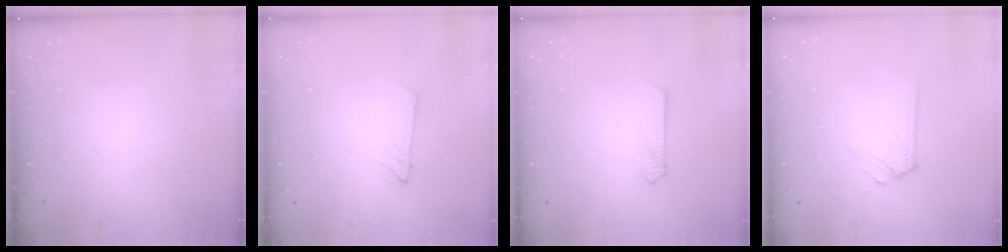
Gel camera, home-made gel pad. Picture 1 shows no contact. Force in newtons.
{"total": 2.8, "press": 2.8, "slide": 0.3}
{"total": 2.6, "press": 2.6, "slide": 0.3}
{"total": 6.2, "press": 6.2, "slide": 0.9}